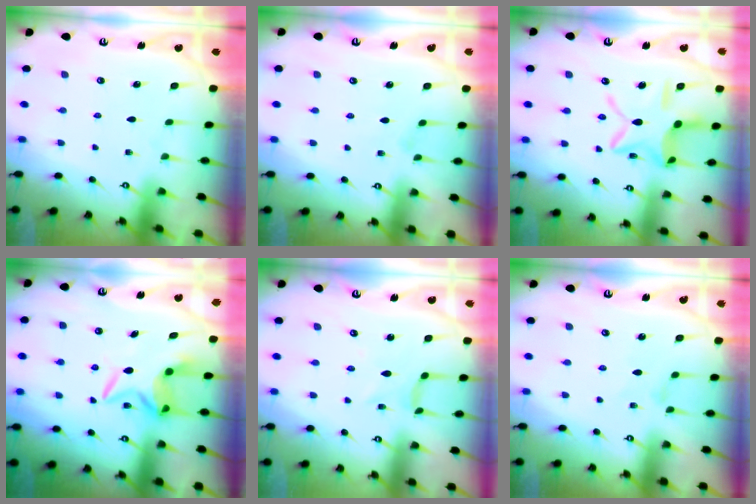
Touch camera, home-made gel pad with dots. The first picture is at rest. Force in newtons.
{"total": 0.6, "press": 0.5, "slide": 0.2}
{"total": 14.0, "press": 14.0, "slide": 1.2}
{"total": 7.5, "press": 7.4, "slide": 0.9}
{"total": 1.9, "press": 1.9, "slide": 0.4}
{"total": 0.0}